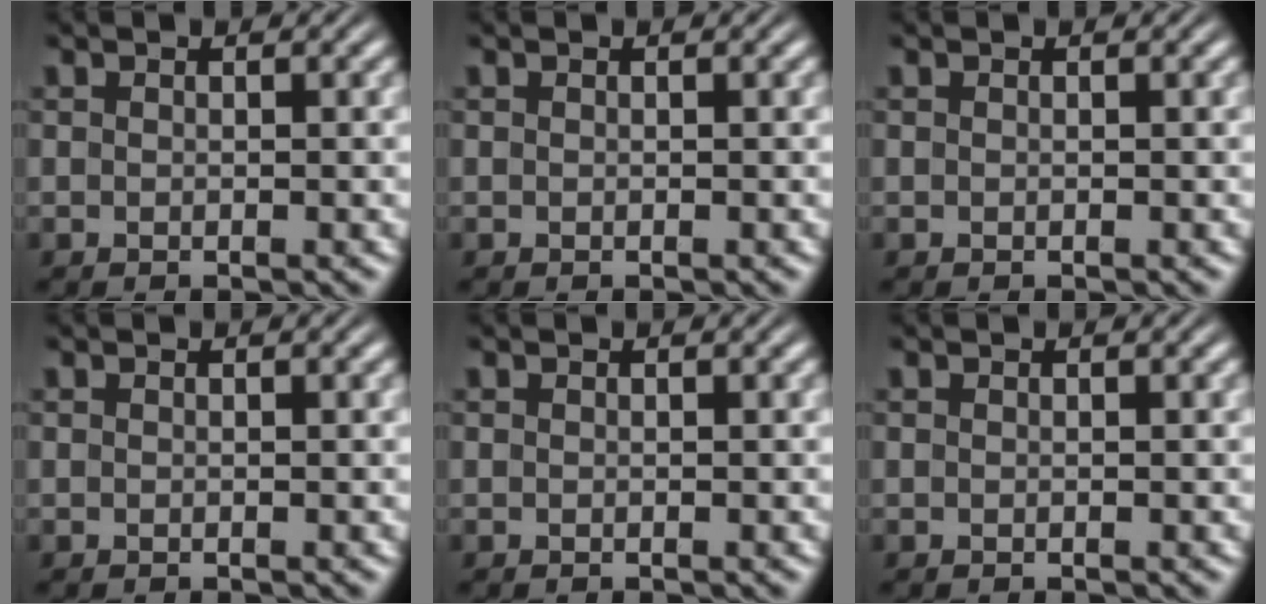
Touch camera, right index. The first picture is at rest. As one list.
[{"total": 0.0}, {"total": 0.0}, {"total": 0.0}, {"total": 0.0}, {"total": 0.0}]